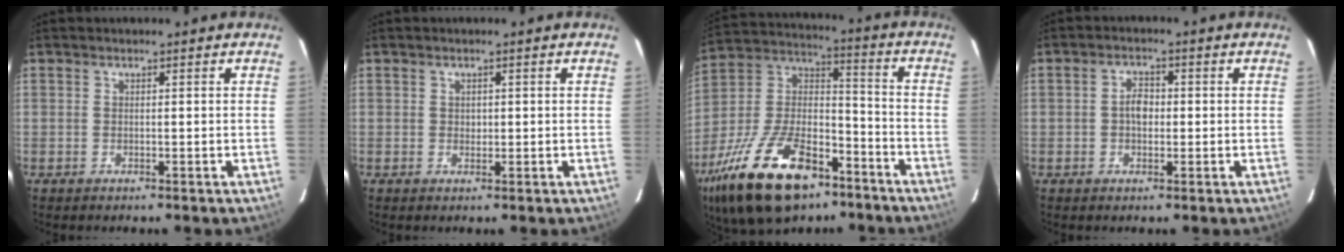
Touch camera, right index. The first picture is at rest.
{"total": 1.1, "force": [0.2, 1.1, 0.2], "torque": [0.000, 0.002, 0.004]}
{"total": 26.2, "force": [-15.7, 12.6, 16.8], "torque": [-0.338, -0.004, -0.261]}
{"total": 3.1, "force": [-0.2, 2.2, 2.2], "torque": [-0.039, 0.009, -0.004]}